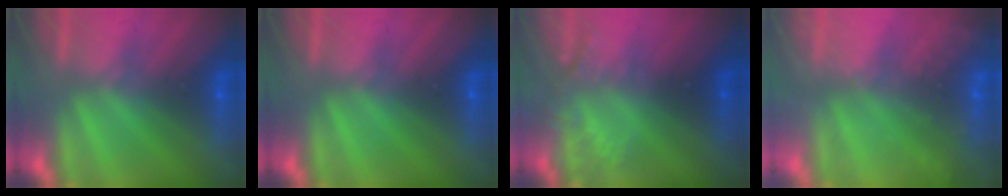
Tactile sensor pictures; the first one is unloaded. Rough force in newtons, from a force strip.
{"total": 0.0}
{"total": 1.9}
{"total": 2.4}